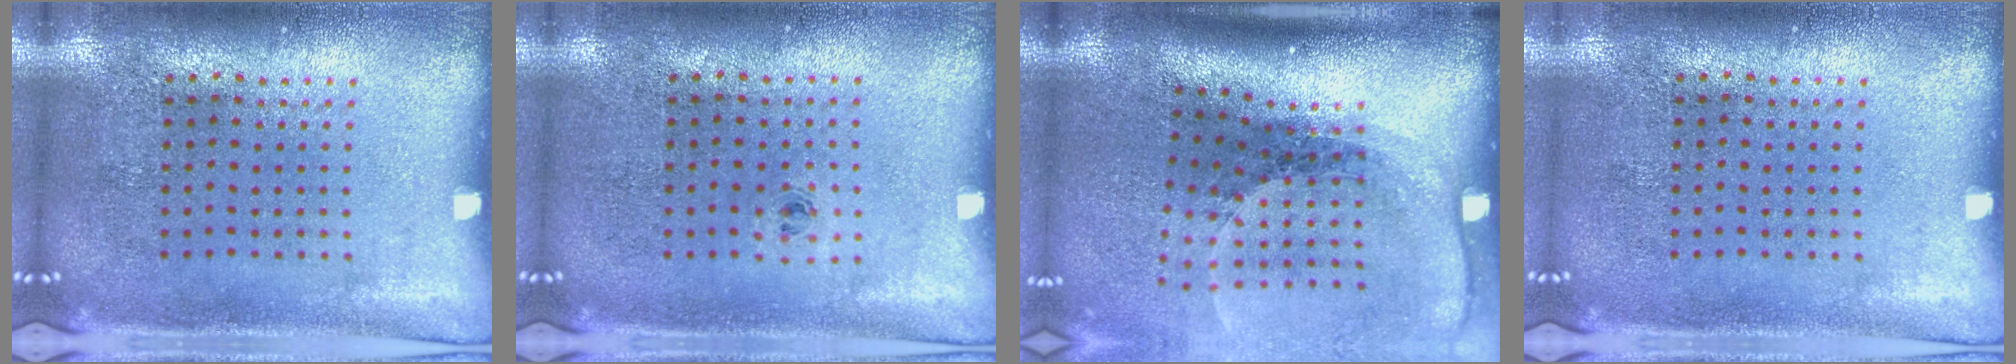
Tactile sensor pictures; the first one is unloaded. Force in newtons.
{"total": 0.5, "press": 0.3, "slide": 0.4}
{"total": 2.1, "press": 1.6, "slide": 1.3}
{"total": 0.0}